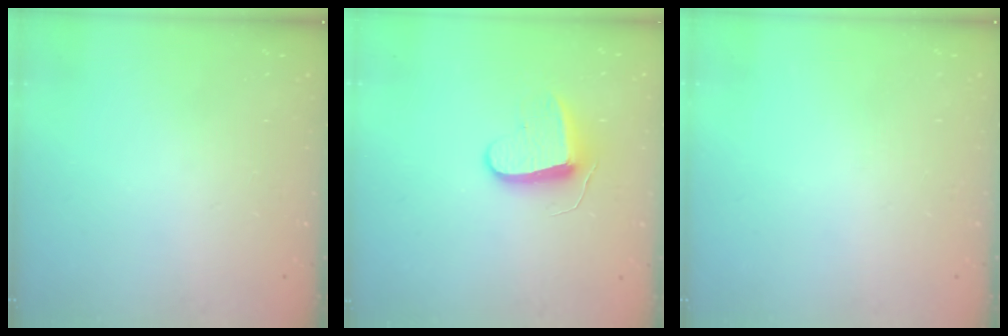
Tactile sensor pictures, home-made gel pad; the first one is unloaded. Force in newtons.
{"total": 8.8, "press": 8.8, "slide": 0.2}
{"total": 0.0}